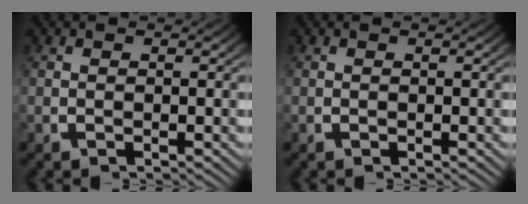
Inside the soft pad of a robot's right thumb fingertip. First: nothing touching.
{"total": 0.0}